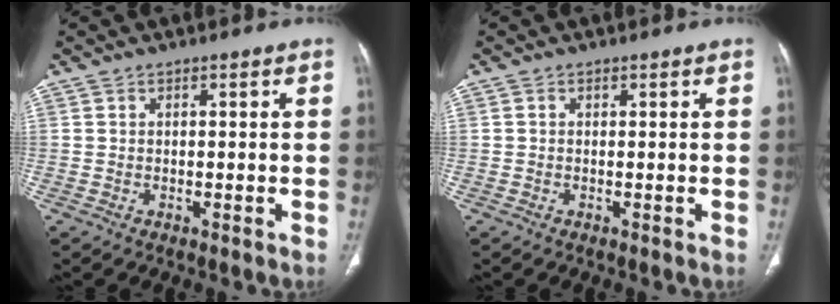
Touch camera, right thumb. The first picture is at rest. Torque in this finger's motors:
{"motor_torque": [0.30, 0.55, 0.49, -0.06, -0.01]}